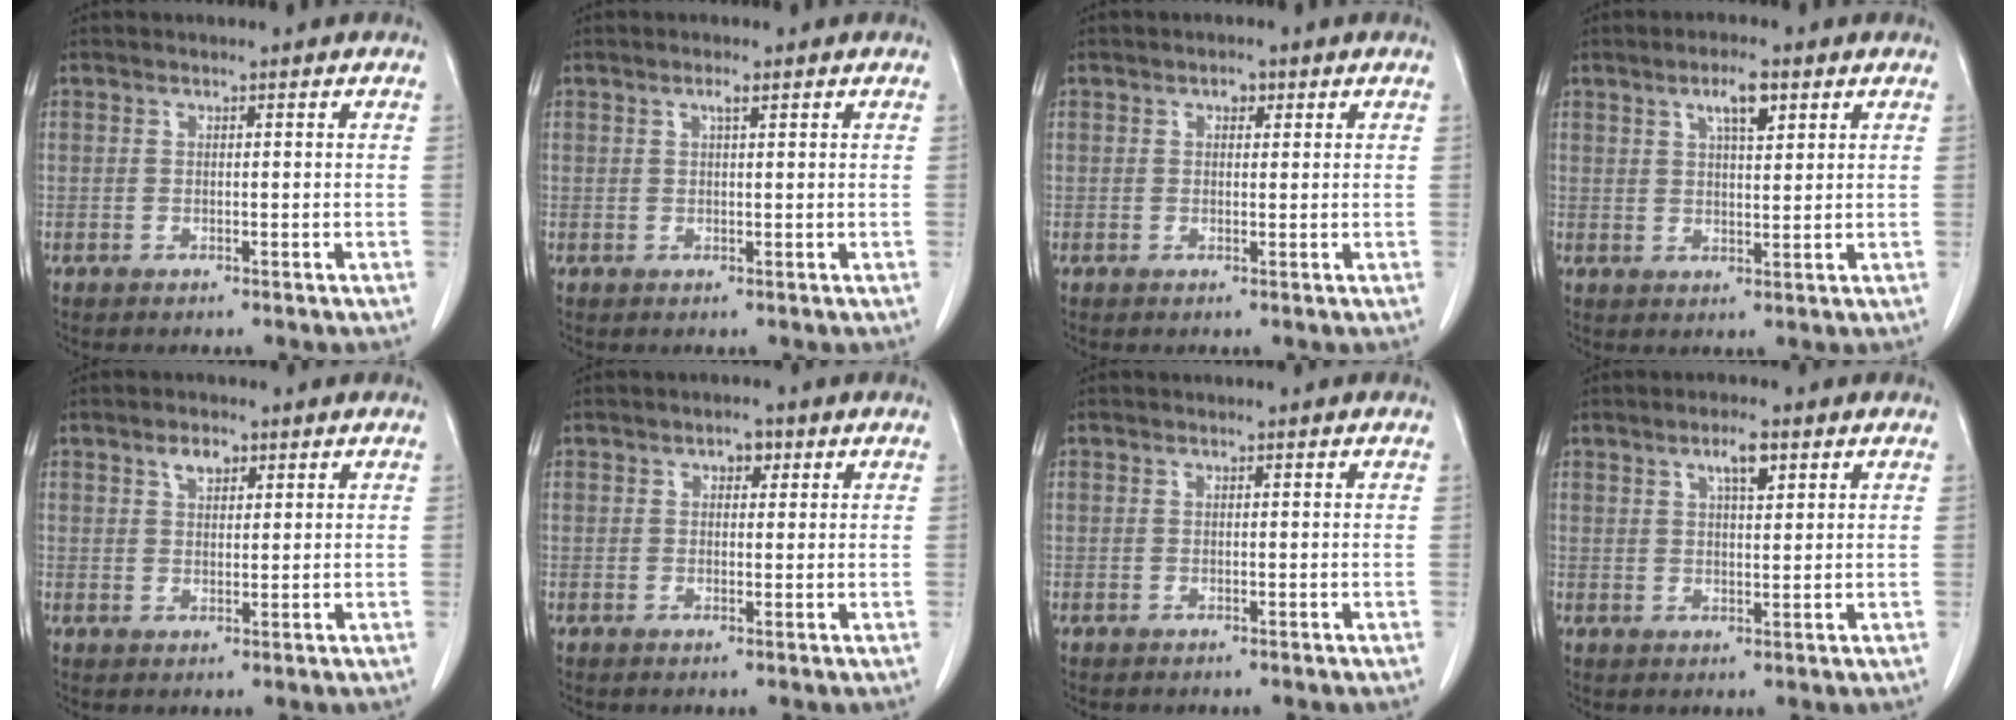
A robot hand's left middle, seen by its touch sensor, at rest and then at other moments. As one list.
[{"total": 1.2, "force": [0.7, 0.1, 1.0], "torque": [-0.020, -0.001, 0.012]}, {"total": 1.3, "force": [0.7, 0.8, 0.8], "torque": [-0.015, 0.003, 0.010]}, {"total": 4.7, "force": [2.5, 1.1, 3.8], "torque": [-0.068, 0.001, 0.044]}, {"total": 2.7, "force": [1.6, 1.5, 1.6], "torque": [-0.030, 0.003, 0.030]}, {"total": 1.9, "force": [0.9, 1.1, 1.2], "torque": [-0.018, 0.006, 0.013]}, {"total": 0.0}, {"total": 3.7, "force": [2.1, 0.8, 3.0], "torque": [-0.056, 0.000, 0.035]}]